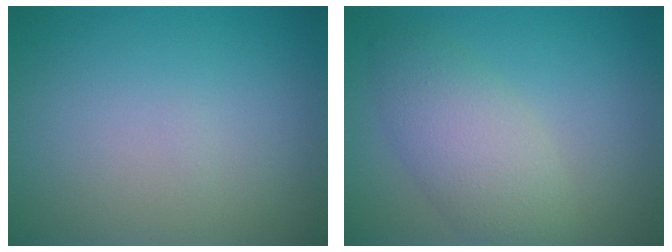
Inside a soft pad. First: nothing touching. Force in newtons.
{"total": 4.3, "press": 4.3, "slide": 0.3}